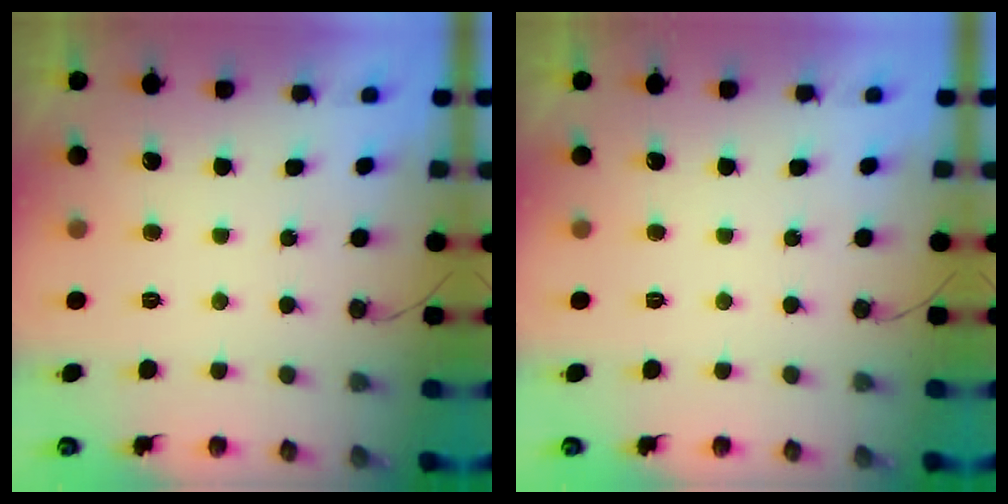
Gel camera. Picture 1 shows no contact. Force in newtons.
{"total": 0.0}